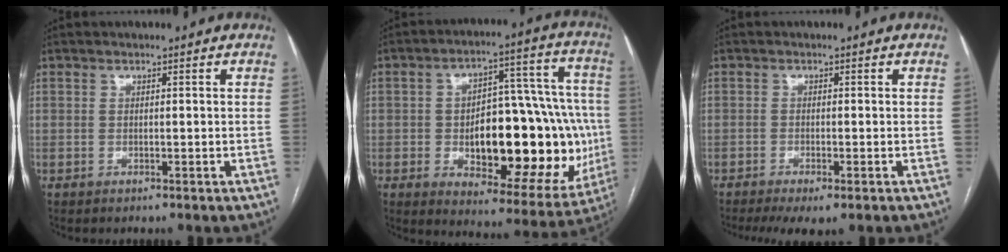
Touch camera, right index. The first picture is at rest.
{"total": 26.2, "force": [-3.3, 10.8, 23.6], "torque": [-0.287, 0.033, -0.018]}
{"total": 5.4, "force": [-3.6, 1.1, 3.8], "torque": [-0.059, -0.014, -0.055]}